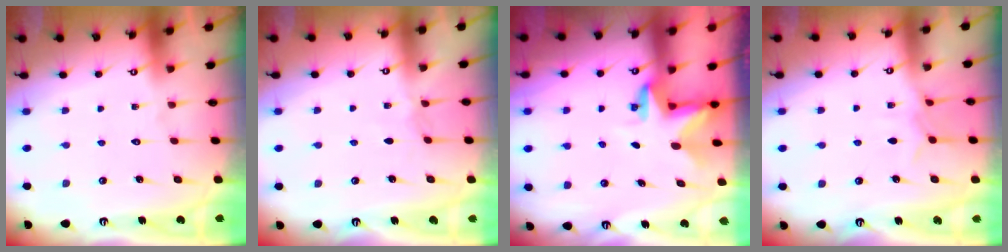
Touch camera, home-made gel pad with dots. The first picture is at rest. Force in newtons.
{"total": 2.8, "press": 2.8, "slide": 0.4}
{"total": 2.8, "press": 2.8, "slide": 0.1}
{"total": 6.0, "press": 5.9, "slide": 0.7}